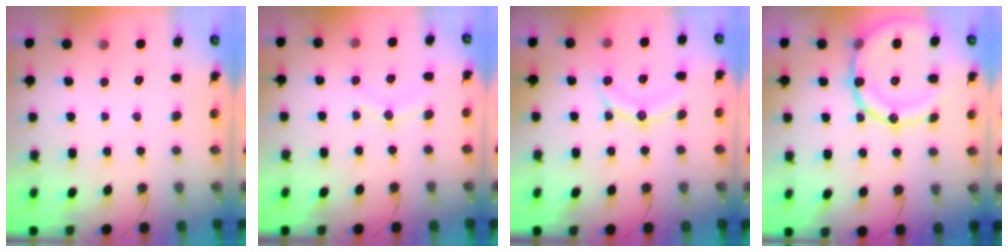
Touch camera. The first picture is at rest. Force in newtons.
{"total": 8.4, "press": 8.3, "slide": 0.8}
{"total": 12.2, "press": 12.2, "slide": 0.4}
{"total": 19.2, "press": 18.9, "slide": 3.4}